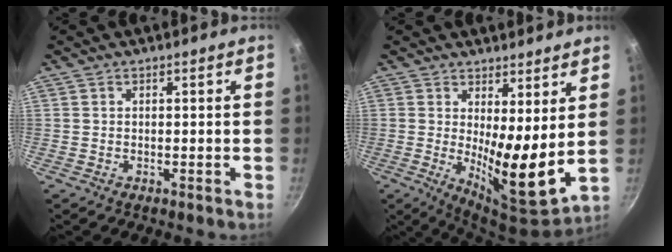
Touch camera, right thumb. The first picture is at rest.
{"total": 11.6, "force": [2.8, 3.4, 10.7], "torque": [-0.163, -0.053, 0.043]}